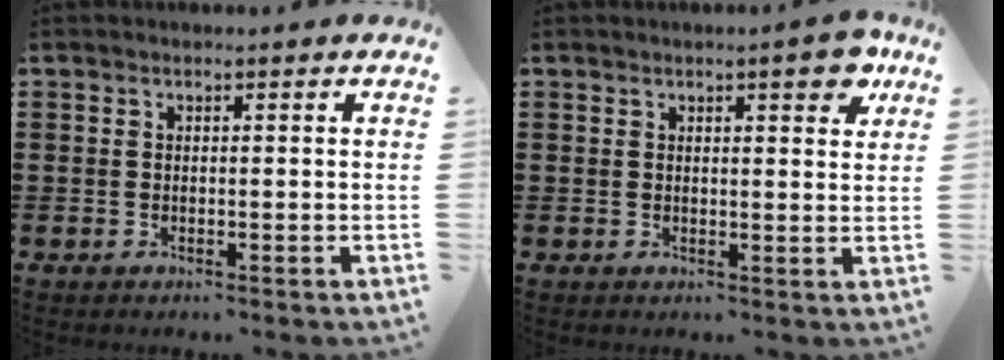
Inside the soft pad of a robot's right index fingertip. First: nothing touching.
{"total": 4.5, "force": [2.6, 1.2, 3.5], "torque": [-0.034, -0.007, 0.036]}